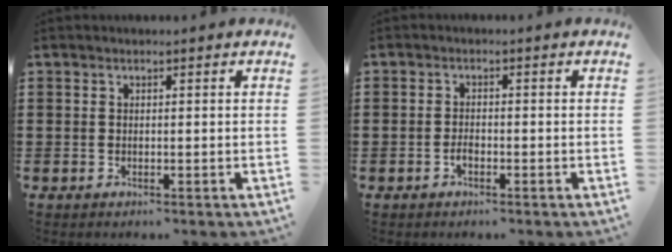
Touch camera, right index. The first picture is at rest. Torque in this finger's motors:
{"motor_torque": [2.14, 0.00, 0.27, -0.07]}